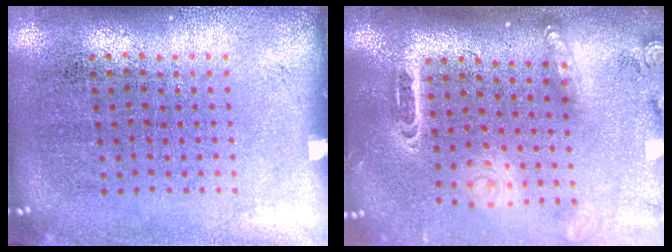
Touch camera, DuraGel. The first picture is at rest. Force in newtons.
{"total": 2.4, "press": 1.8, "slide": 1.5}